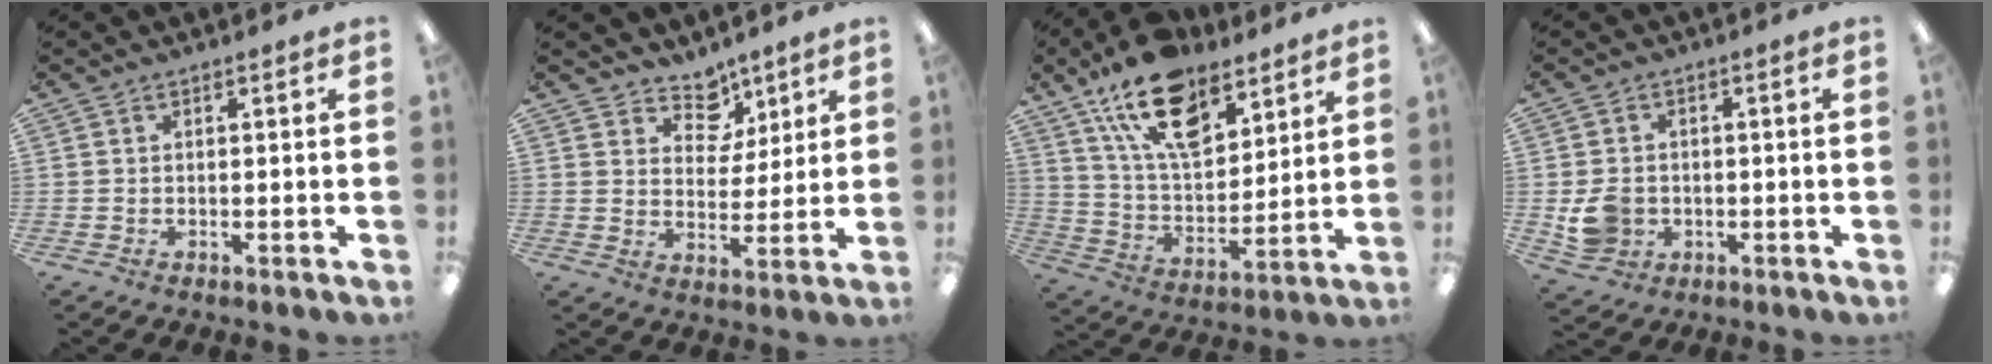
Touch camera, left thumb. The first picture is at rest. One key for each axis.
{"total": 8.1, "fx": 6.0, "fy": 5.1, "fz": 1.5, "tx": -0.019, "ty": -0.042, "tz": 0.112}
{"total": 18.2, "fx": 11.8, "fy": 9.4, "fz": 10.2, "tx": -0.177, "ty": -0.052, "tz": 0.211}
{"total": 6.3, "fx": -0.9, "fy": 5.5, "fz": 2.8, "tx": -0.048, "ty": 0.007, "tz": -0.014}